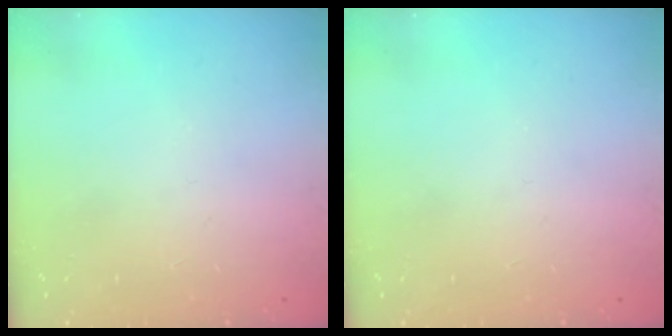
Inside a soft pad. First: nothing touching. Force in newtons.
{"total": 0.0}